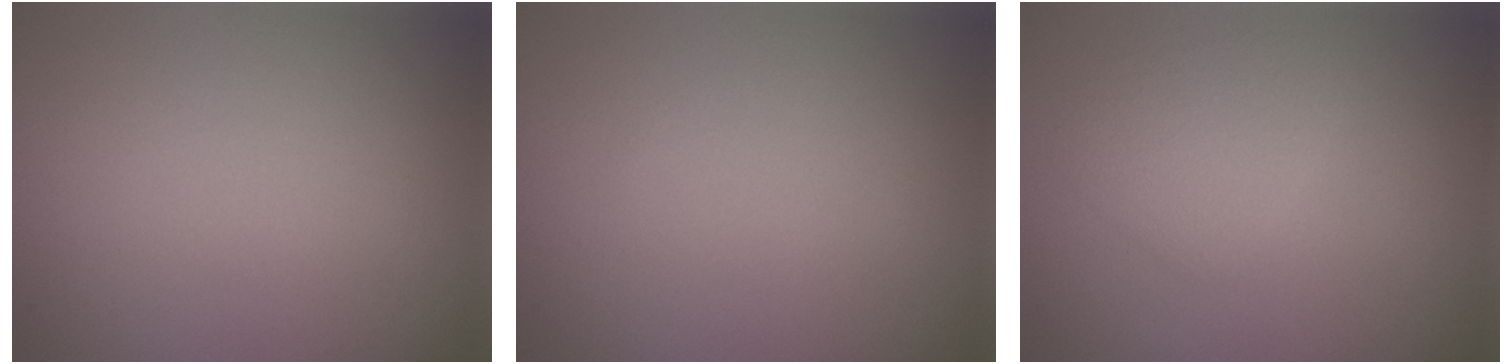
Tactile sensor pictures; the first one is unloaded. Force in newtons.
{"total": 0.0}
{"total": 2.2, "press": 2.2, "slide": 0.1}